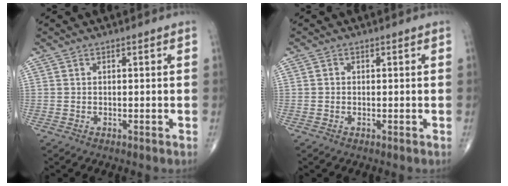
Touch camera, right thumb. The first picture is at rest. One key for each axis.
{"total": 0.6, "fx": -0.1, "fy": 0.6, "fz": 0.2, "tx": 0.001, "ty": 0.002, "tz": -0.002}